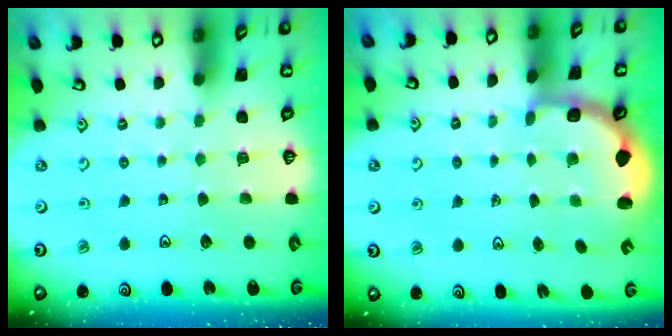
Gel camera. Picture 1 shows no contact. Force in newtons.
{"total": 2.9, "press": 2.0, "slide": 2.1}